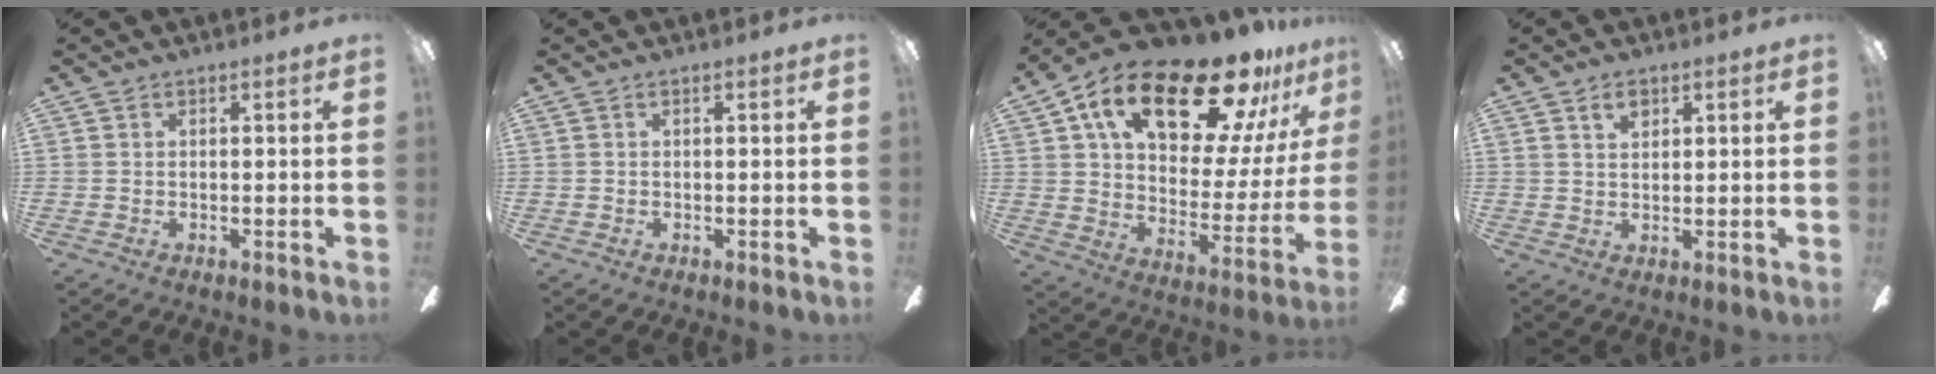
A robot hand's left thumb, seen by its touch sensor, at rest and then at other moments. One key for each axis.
{"total": 0.0}
{"total": 24.8, "fx": 16.1, "fy": 10.8, "fz": 15.5, "tx": -0.248, "ty": -0.093, "tz": 0.269}
{"total": 3.6, "fx": 2.2, "fy": 2.1, "fz": 1.8, "tx": -0.025, "ty": 0.001, "tz": 0.036}